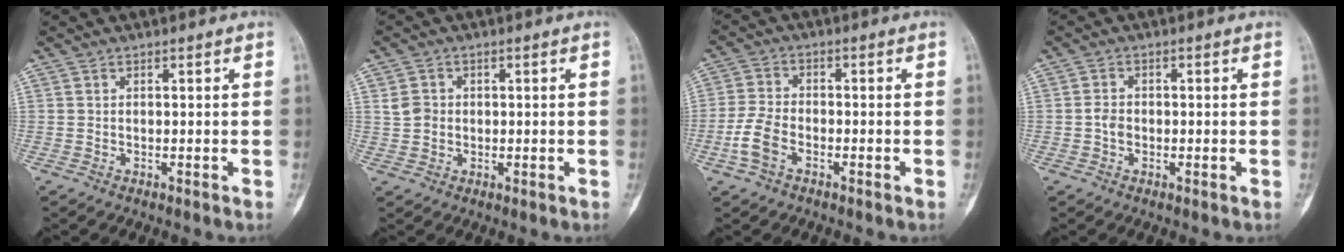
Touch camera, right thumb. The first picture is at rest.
{"total": 3.4, "force": [0.4, 3.1, 1.4], "torque": [-0.011, 0.007, 0.009]}
{"total": 6.0, "force": [-2.5, 3.7, 4.0], "torque": [-0.091, 0.015, -0.054]}
{"total": 2.2, "force": [-0.4, 1.7, 1.3], "torque": [-0.018, 0.007, -0.011]}